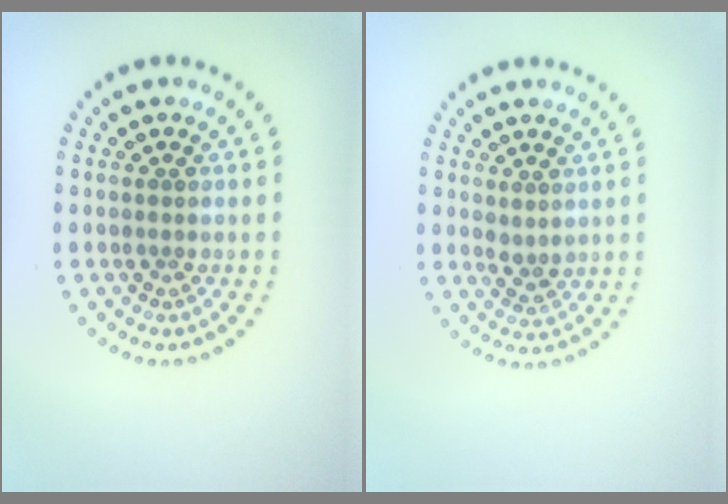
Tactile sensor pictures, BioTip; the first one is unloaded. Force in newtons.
{"total": 1.3, "press": 1.1, "slide": 0.7}